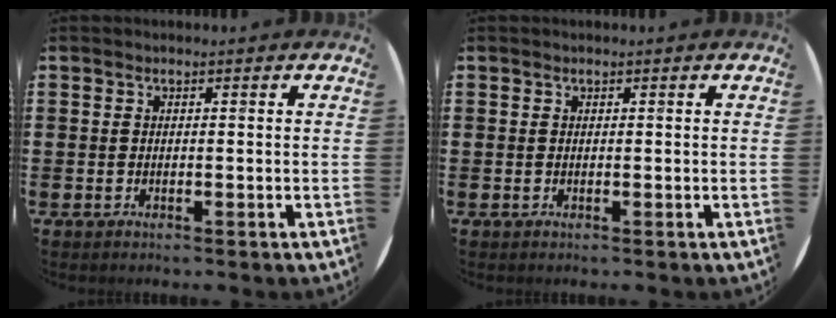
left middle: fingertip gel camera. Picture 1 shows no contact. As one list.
[{"total": 0.0}]